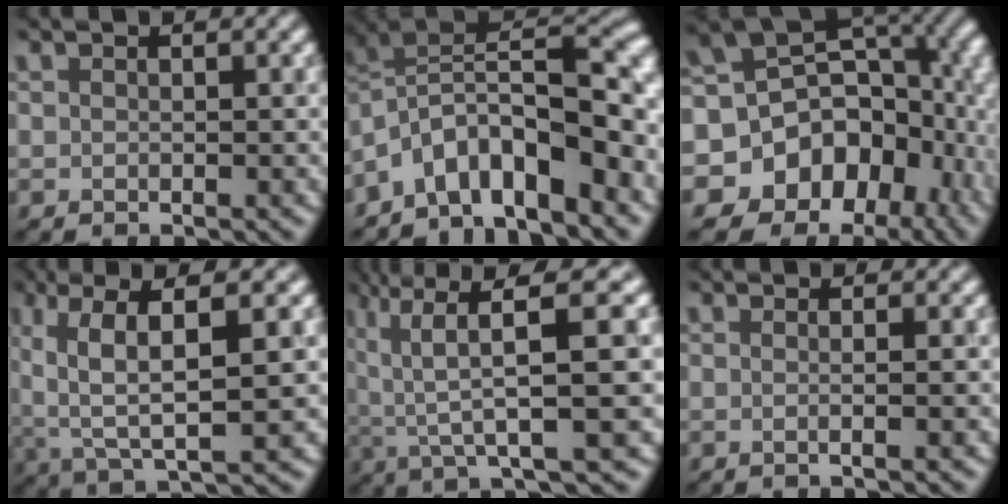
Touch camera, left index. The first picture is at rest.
{"total": 9.3, "force": [-6.2, 2.7, 6.4], "torque": [-0.111, -0.001, -0.070]}
{"total": 15.0, "force": [-7.4, 11.3, 6.5], "torque": [-0.122, -0.017, -0.067]}
{"total": 6.1, "force": [1.1, 1.2, 5.9], "torque": [-0.145, -0.006, 0.058]}
{"total": 6.7, "force": [0.9, 0.0, 6.6], "torque": [-0.132, 0.005, 0.058]}
{"total": 1.7, "force": [-0.2, 0.5, 1.6], "torque": [-0.011, 0.005, -0.015]}